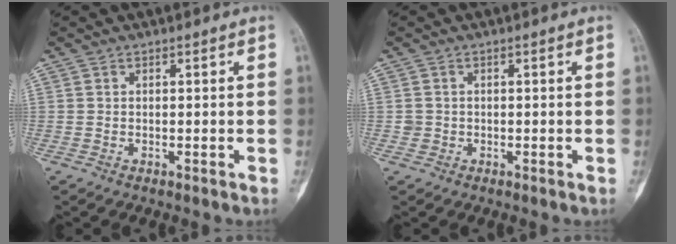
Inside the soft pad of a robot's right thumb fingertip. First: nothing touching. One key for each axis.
{"total": 1.2, "fx": -0.2, "fy": 1.2, "fz": 0.1, "tx": 0.006, "ty": 0.006, "tz": -0.003}